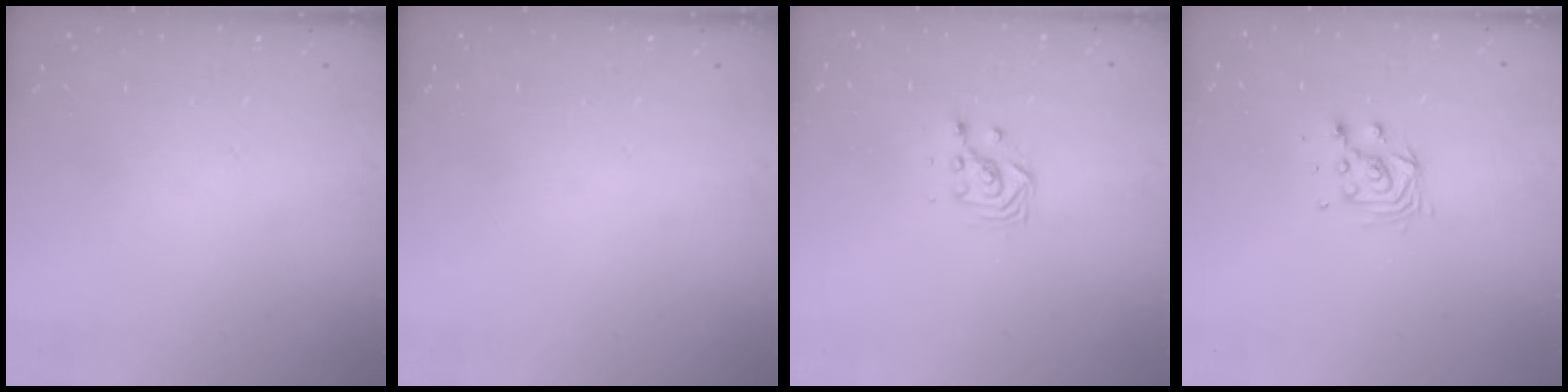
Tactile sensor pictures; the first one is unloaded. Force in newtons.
{"total": 0.0}
{"total": 3.2, "press": 3.1, "slide": 0.3}
{"total": 5.2, "press": 5.2, "slide": 0.2}